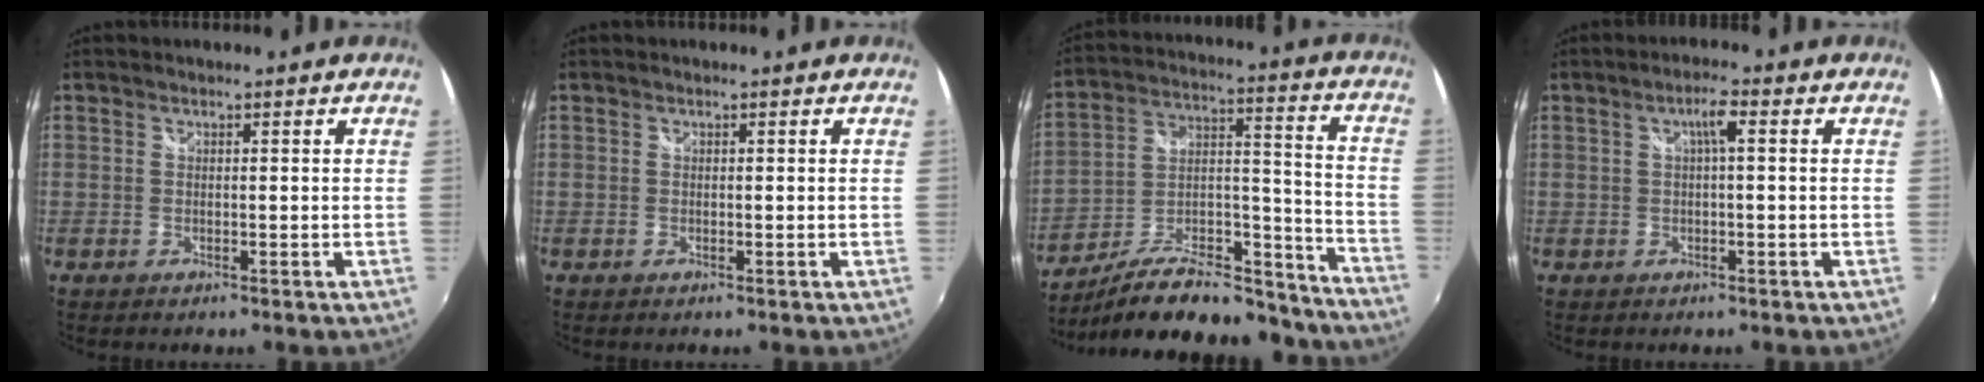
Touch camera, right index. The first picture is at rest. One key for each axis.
{"total": 0.0}
{"total": 25.8, "fx": -20.8, "fy": 8.4, "fz": 12.9, "tx": -0.206, "ty": 0.022, "tz": -0.295}
{"total": 2.9, "fx": 0.5, "fy": 0.2, "fz": 2.9, "tx": -0.052, "ty": 0.009, "tz": 0.008}